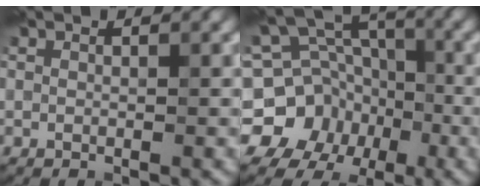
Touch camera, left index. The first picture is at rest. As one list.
[{"total": 11.1, "force": [-5.0, 9.5, 3.0], "torque": [-0.061, -0.006, -0.101]}]